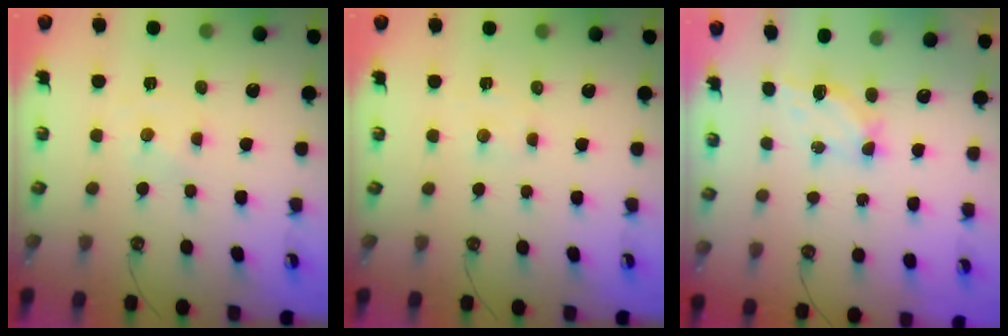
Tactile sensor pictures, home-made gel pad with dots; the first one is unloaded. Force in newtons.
{"total": 2.2, "press": 2.2, "slide": 0.4}
{"total": 5.3, "press": 5.2, "slide": 0.3}